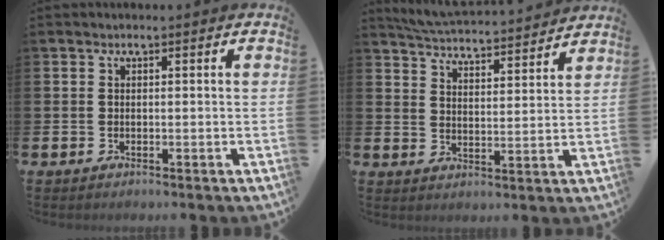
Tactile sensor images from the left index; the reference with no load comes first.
{"total": 5.3, "force": [5.2, 0.2, 0.7], "torque": [-0.037, -0.041, 0.090]}